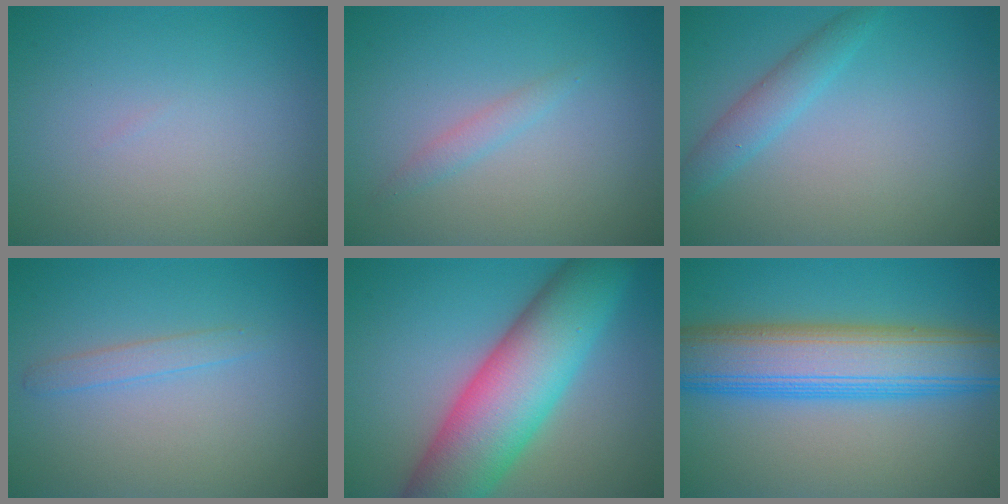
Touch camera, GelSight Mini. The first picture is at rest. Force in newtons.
{"total": 1.2, "press": 1.2, "slide": 0.1}
{"total": 2.3, "press": 2.3, "slide": 0.1}
{"total": 1.3, "press": 1.3, "slide": 0.1}
{"total": 11.8, "press": 11.8, "slide": 0.3}
{"total": 9.8, "press": 9.8, "slide": 0.3}